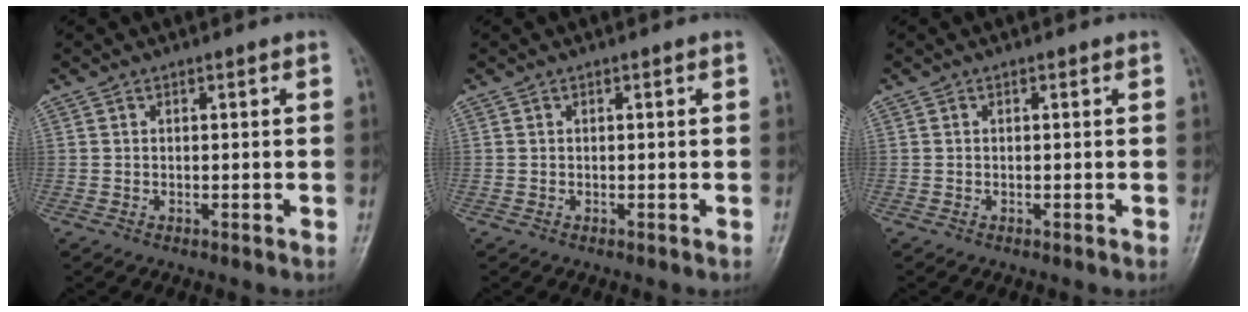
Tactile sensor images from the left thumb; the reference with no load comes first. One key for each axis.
{"total": 0.0}
{"total": 0.0}